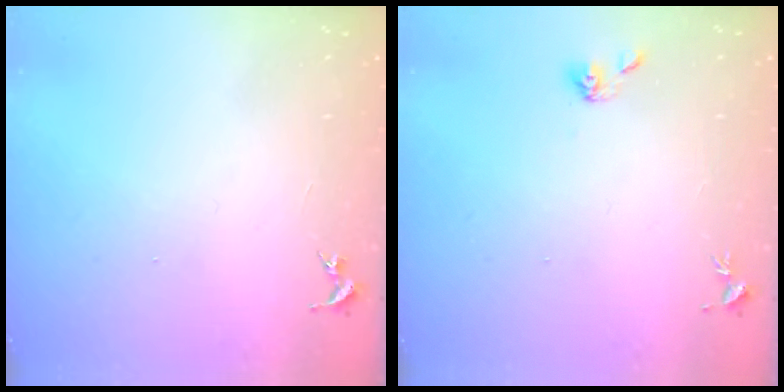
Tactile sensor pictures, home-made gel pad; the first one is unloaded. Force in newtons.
{"total": 5.2, "press": 4.8, "slide": 1.8}